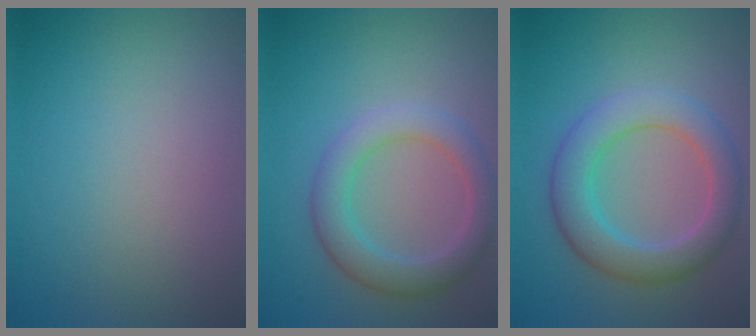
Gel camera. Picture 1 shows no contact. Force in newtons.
{"total": 4.1, "press": 4.1, "slide": 0.1}
{"total": 5.3, "press": 5.2, "slide": 0.4}